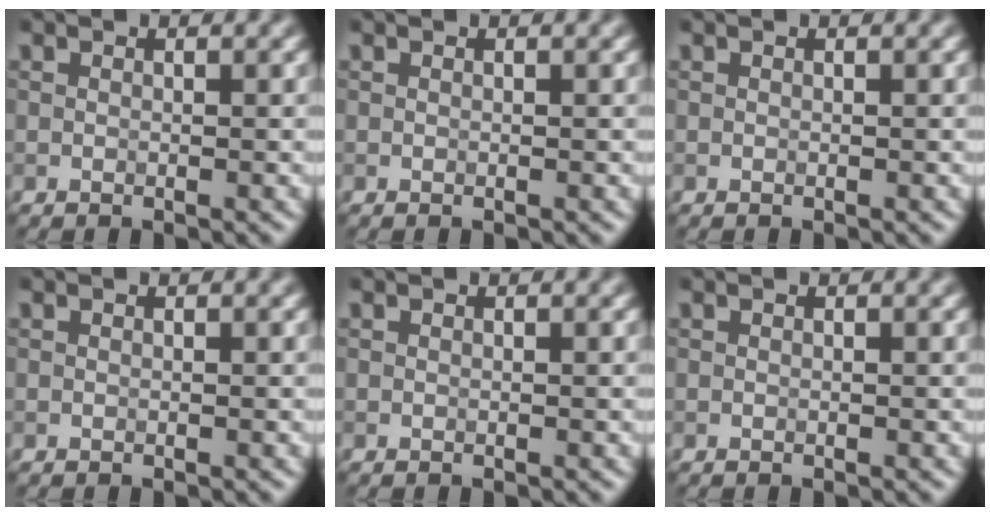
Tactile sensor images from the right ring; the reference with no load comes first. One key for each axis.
{"total": 0.0}
{"total": 0.0}
{"total": 0.0}
{"total": 0.0}
{"total": 0.0}